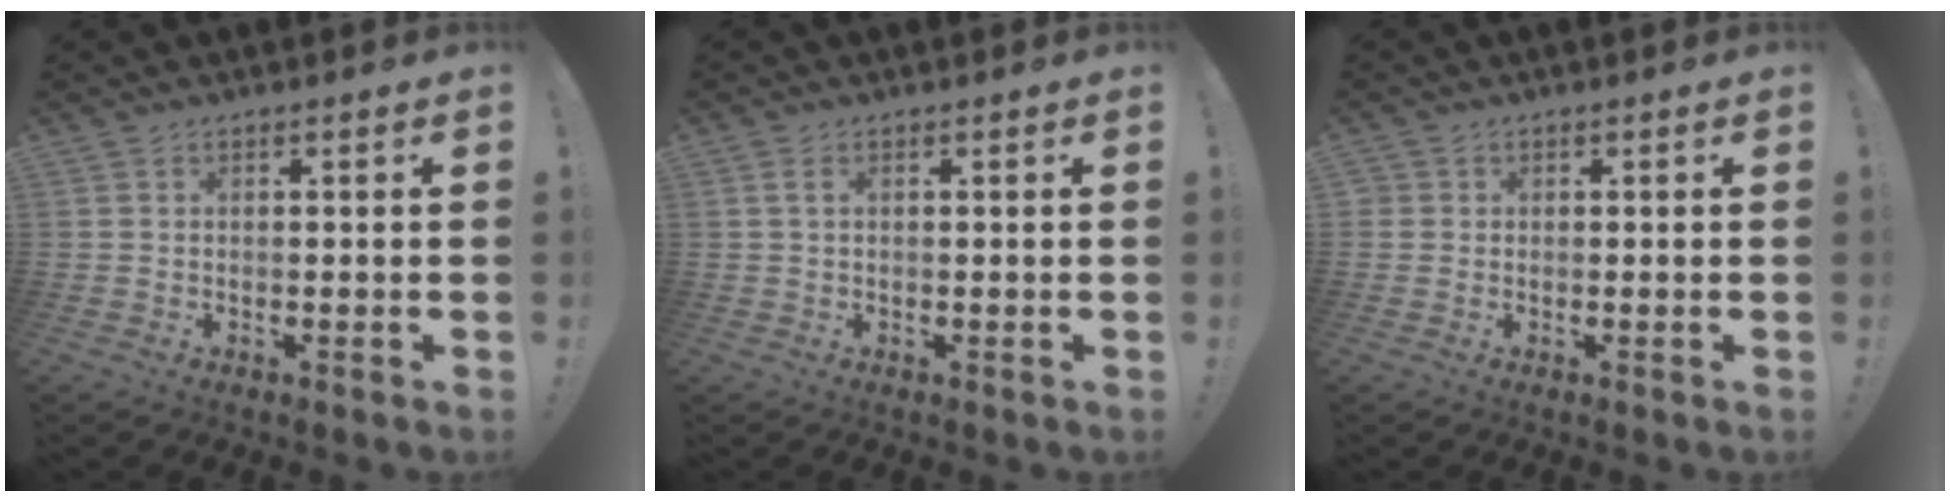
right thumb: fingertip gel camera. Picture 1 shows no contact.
{"total": 1.8, "force": [0.6, 0.9, 1.5], "torque": [-0.021, 0.000, 0.010]}
{"total": 1.5, "force": [0.2, 1.4, 0.4], "torque": [-0.007, 0.003, 0.005]}